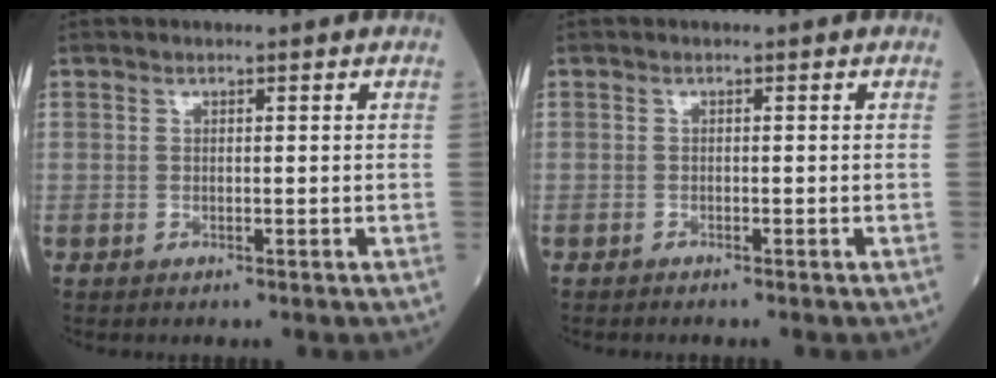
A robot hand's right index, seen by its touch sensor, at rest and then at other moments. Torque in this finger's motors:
{"motor_torque": [-0.27, -0.07, -0.01, -0.02]}